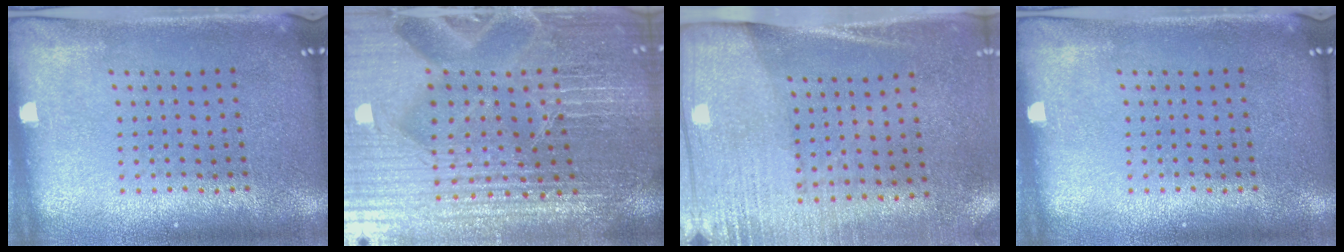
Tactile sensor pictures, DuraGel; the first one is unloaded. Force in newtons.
{"total": 5.3, "press": 5.0, "slide": 1.8}
{"total": 2.7, "press": 2.4, "slide": 1.3}
{"total": 0.0}